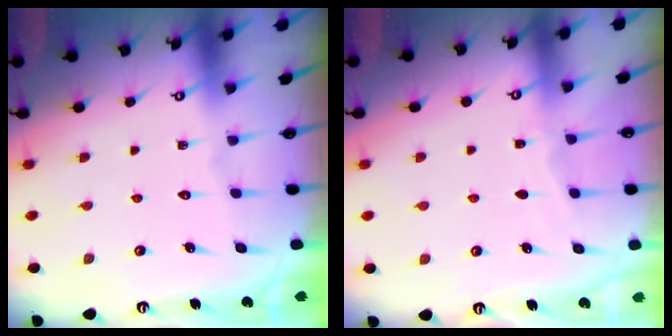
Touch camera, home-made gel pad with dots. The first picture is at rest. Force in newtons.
{"total": 2.6, "press": 2.6, "slide": 0.4}